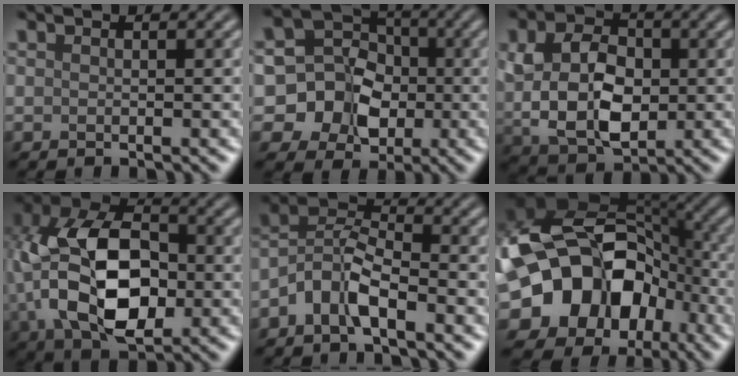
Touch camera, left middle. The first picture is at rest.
{"total": 8.2, "force": [-1.5, 7.5, 3.0], "torque": [-0.042, 0.019, -0.048]}
{"total": 7.5, "force": [0.4, 5.2, 5.4], "torque": [-0.114, -0.003, 0.009]}
{"total": 11.7, "force": [-0.9, 7.4, 9.0], "torque": [-0.176, 0.005, -0.021]}
{"total": 4.6, "force": [-2.5, 1.8, 3.4], "torque": [-0.068, 0.013, -0.058]}
{"total": 16.1, "force": [-4.2, 12.9, 8.7], "torque": [-0.158, -0.008, -0.071]}